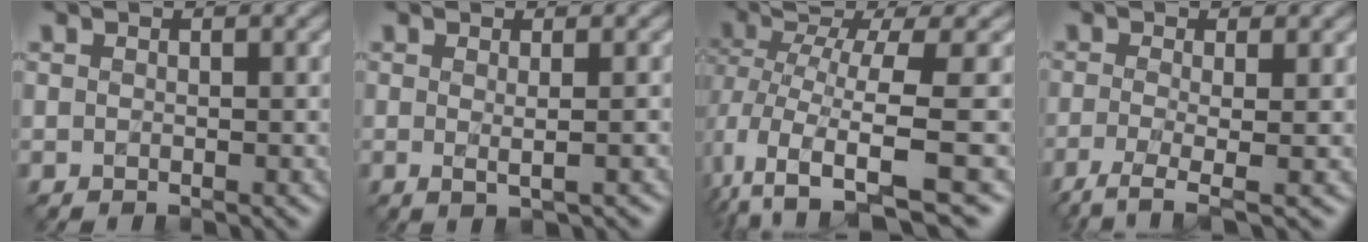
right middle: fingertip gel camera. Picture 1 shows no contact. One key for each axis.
{"total": 1.5, "fx": 0.1, "fy": 0.4, "fz": 1.5, "tx": -0.023, "ty": -0.002, "tz": 0.000}
{"total": 8.0, "fx": -1.9, "fy": 2.7, "fz": 7.2, "tx": -0.139, "ty": -0.023, "tz": -0.021}
{"total": 4.1, "fx": -1.8, "fy": 1.0, "fz": 3.5, "tx": -0.063, "ty": -0.010, "tz": -0.043}